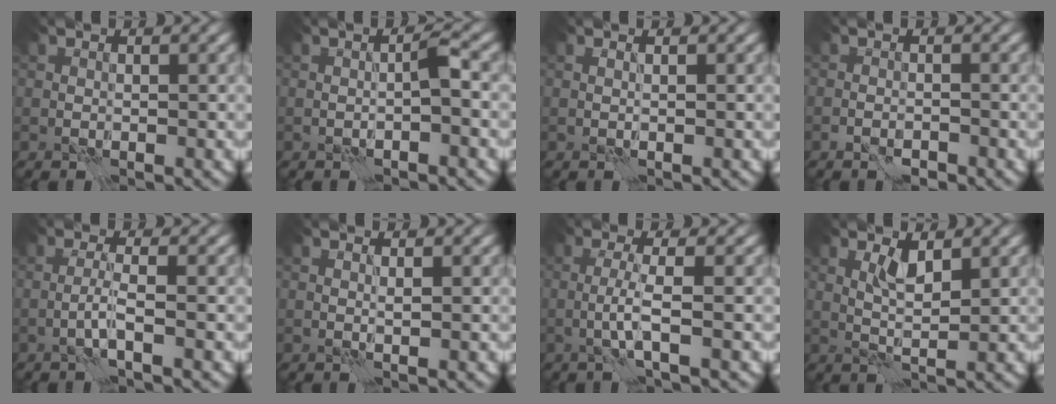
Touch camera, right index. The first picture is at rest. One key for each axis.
{"total": 1.5, "fx": 0.1, "fy": -0.5, "fz": 1.4, "tx": -0.021, "ty": 0.009, "tz": -0.003}
{"total": 1.1, "fx": 0.8, "fy": -0.7, "fz": 0.0, "tx": 0.004, "ty": 0.000, "tz": 0.015}
{"total": 0.5, "fx": -0.4, "fy": -0.1, "fz": 0.3, "tx": -0.003, "ty": 0.003, "tz": -0.008}
{"total": 1.6, "fx": -0.8, "fy": -0.4, "fz": 1.3, "tx": -0.027, "ty": 0.010, "tz": -0.024}
{"total": 0.5, "fx": 0.3, "fy": -0.4, "fz": 0.2, "tx": -0.003, "ty": 0.002, "tz": 0.003}
{"total": 2.1, "fx": -0.6, "fy": -0.4, "fz": 2.0, "tx": -0.042, "ty": 0.007, "tz": -0.019}
{"total": 1.9, "fx": 1.1, "fy": 0.1, "fz": 1.5, "tx": -0.030, "ty": 0.001, "tz": 0.020}